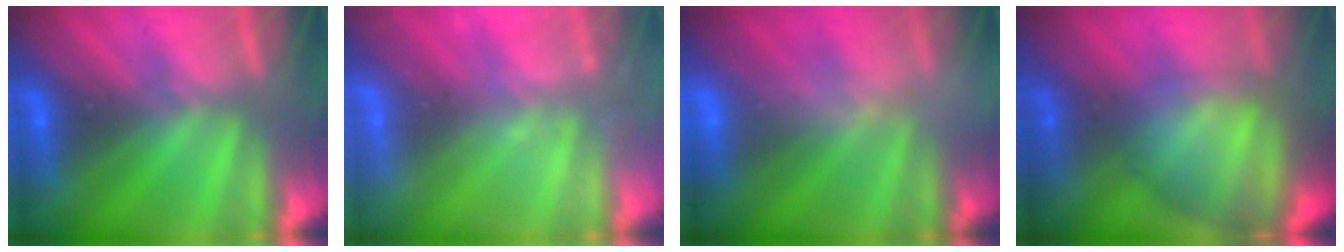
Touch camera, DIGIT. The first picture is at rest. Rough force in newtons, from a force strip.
{"total": 2.2}
{"total": 2.6}
{"total": 6.0}